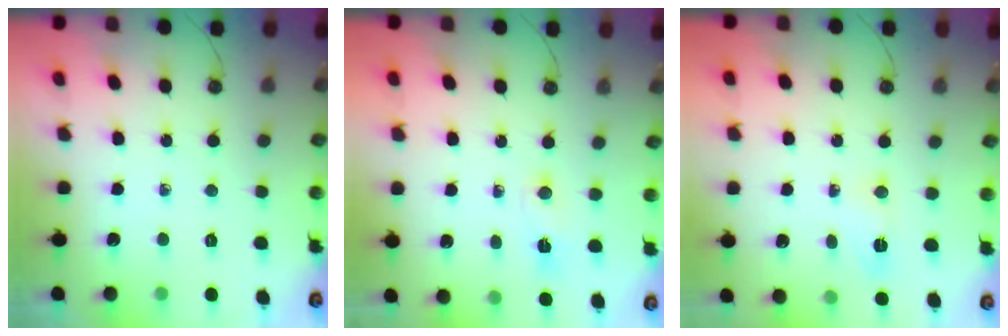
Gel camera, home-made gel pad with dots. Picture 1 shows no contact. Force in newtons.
{"total": 2.9, "press": 2.8, "slide": 0.7}
{"total": 12.6, "press": 4.1, "slide": 11.9}